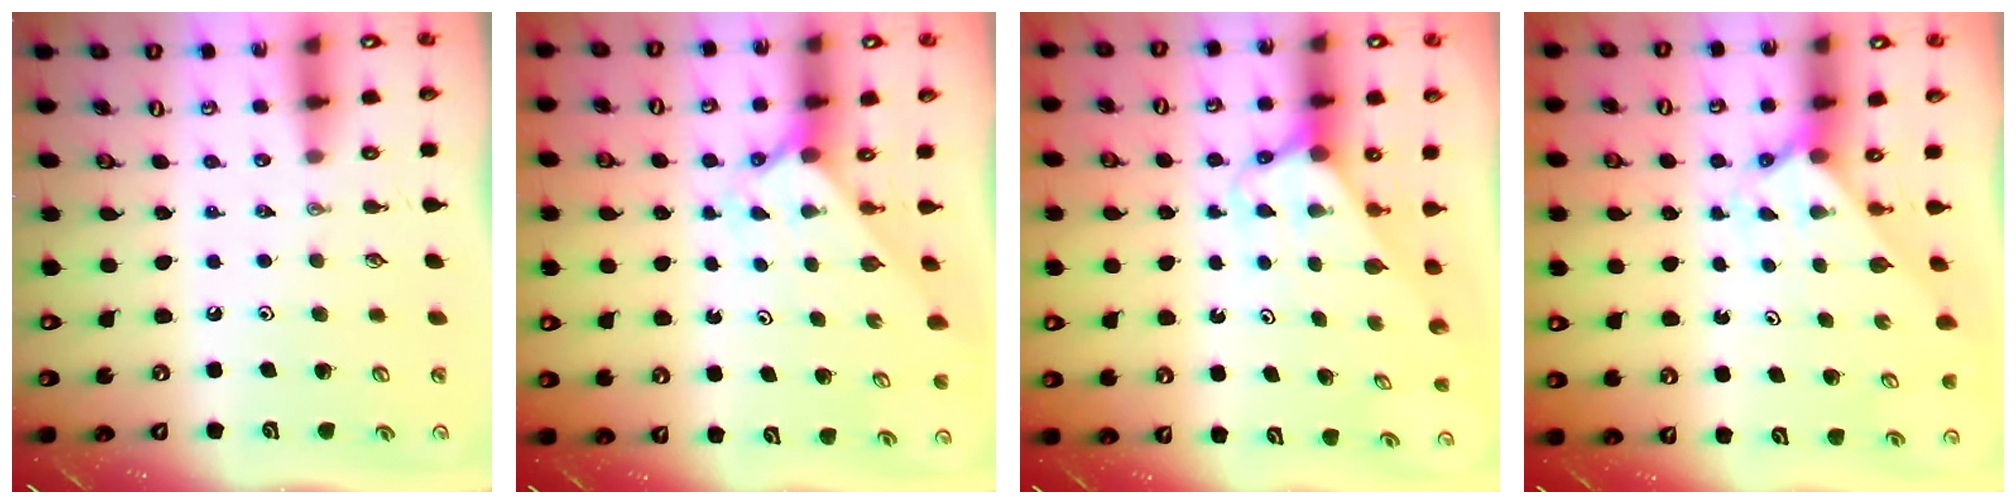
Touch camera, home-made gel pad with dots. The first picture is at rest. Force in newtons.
{"total": 1.8, "press": 1.8, "slide": 0.2}
{"total": 2.8, "press": 2.8, "slide": 0.2}
{"total": 1.8, "press": 1.7, "slide": 0.2}